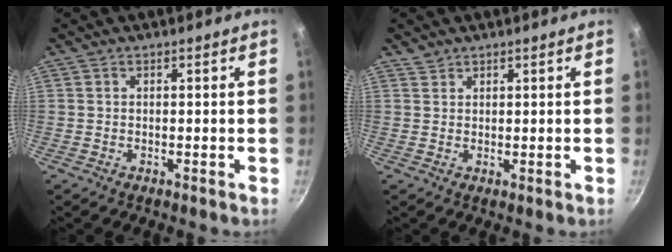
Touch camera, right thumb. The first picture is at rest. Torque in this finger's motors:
{"motor_torque": [-0.34, 0.09, 0.34, -0.19, -0.01]}